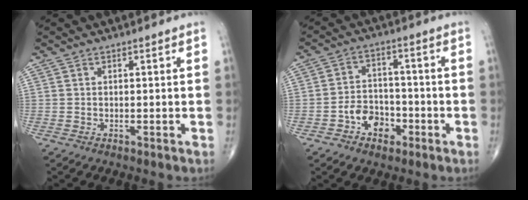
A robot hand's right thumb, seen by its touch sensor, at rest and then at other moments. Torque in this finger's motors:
{"motor_torque": [0.84, 0.73, 0.50, -0.72, 0.24]}